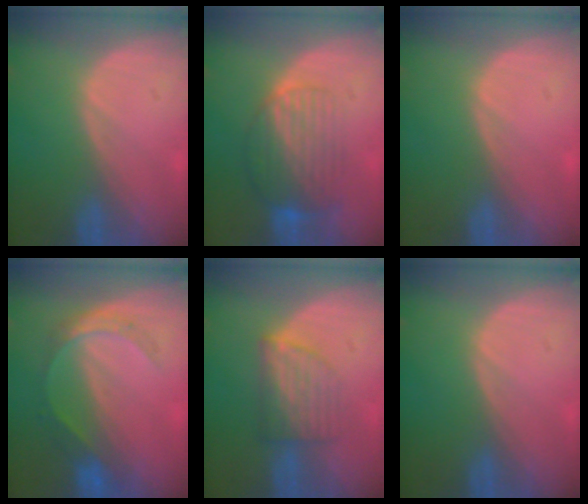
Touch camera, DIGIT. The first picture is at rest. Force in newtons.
{"total": 7.9, "press": 7.1, "slide": 3.5}
{"total": 0.5, "press": 0.1, "slide": 0.5}
{"total": 5.3, "press": 5.0, "slide": 1.6}
{"total": 6.1, "press": 5.5, "slide": 2.6}
{"total": 0.0}